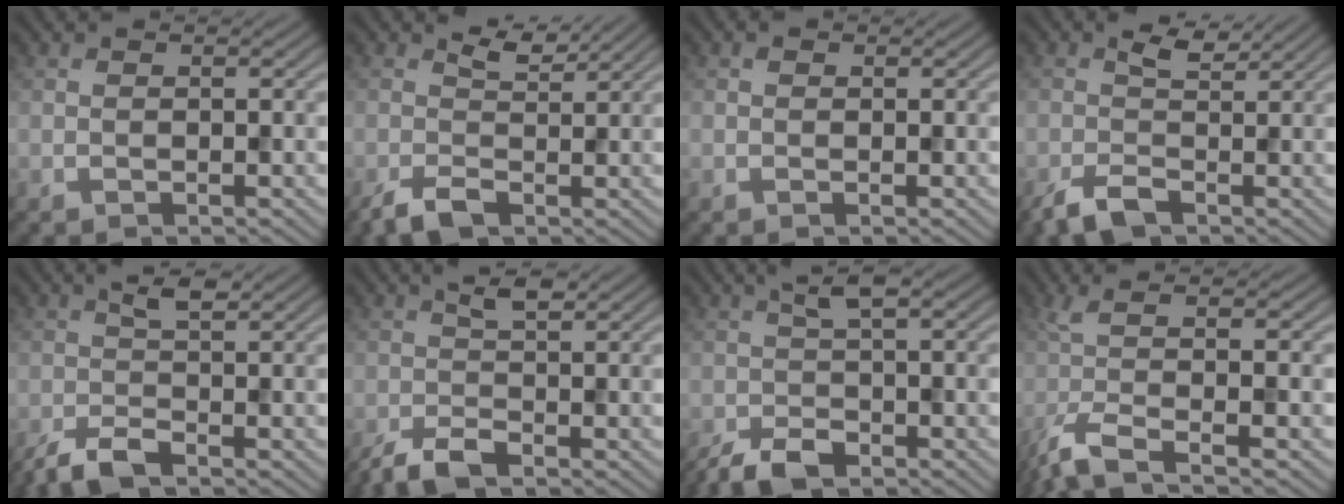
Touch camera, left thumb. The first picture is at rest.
{"total": 3.2, "force": [0.0, 1.7, 2.7], "torque": [-0.063, -0.006, 0.002]}
{"total": 0.5, "force": [0.1, 0.4, 0.2], "torque": [-0.001, -0.002, 0.000]}
{"total": 4.1, "force": [-1.0, 2.1, 3.3], "torque": [-0.071, -0.002, -0.023]}
{"total": 3.6, "force": [-1.7, 0.9, 3.0], "torque": [-0.064, 0.002, -0.039]}
{"total": 3.5, "force": [-1.5, 1.0, 3.0], "torque": [-0.062, 0.001, -0.035]}
{"total": 4.5, "force": [-2.1, 1.5, 3.6], "torque": [-0.075, -0.002, -0.049]}
{"total": 6.6, "force": [-2.8, 1.5, 5.8], "torque": [-0.105, -0.009, -0.071]}